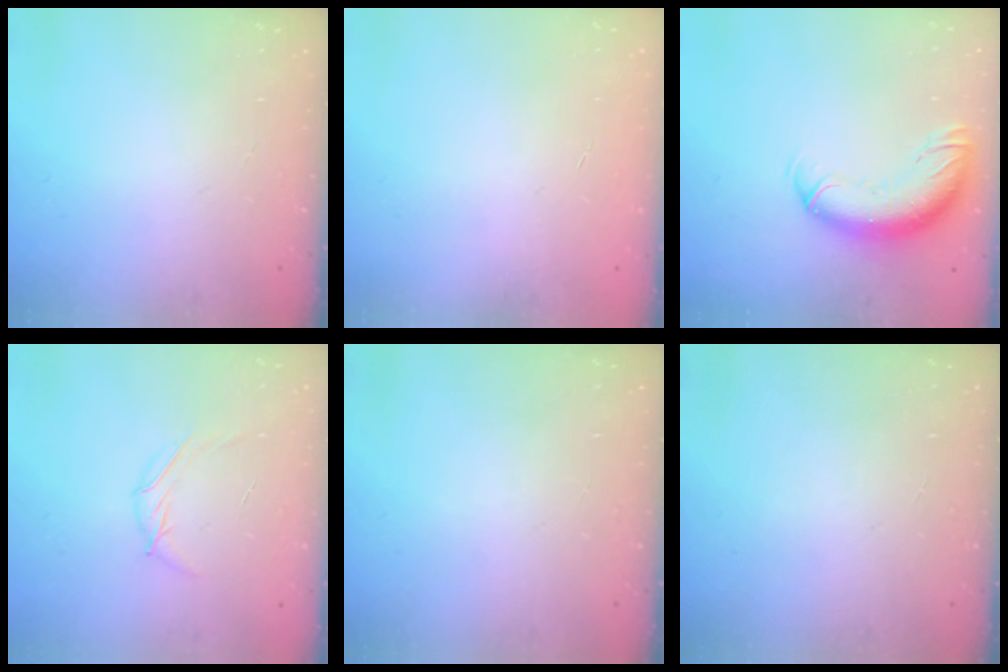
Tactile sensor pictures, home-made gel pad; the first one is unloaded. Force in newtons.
{"total": 0.0}
{"total": 13.1, "press": 12.8, "slide": 2.9}
{"total": 5.7, "press": 5.6, "slide": 0.7}
{"total": 0.0}
{"total": 0.0}